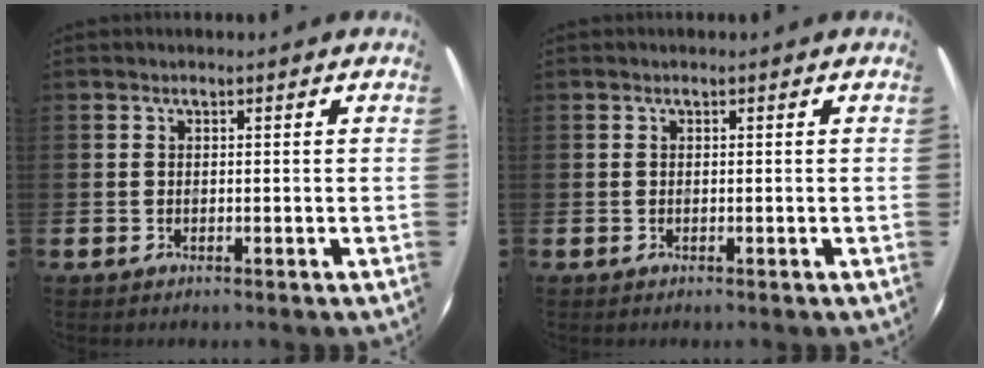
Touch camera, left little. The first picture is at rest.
{"total": 0.0}